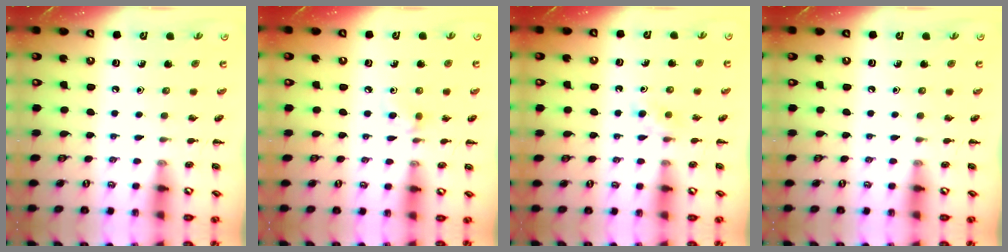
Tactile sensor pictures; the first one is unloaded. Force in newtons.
{"total": 5.5, "press": 5.2, "slide": 1.9}
{"total": 2.7, "press": 2.5, "slide": 1.0}
{"total": 0.0}